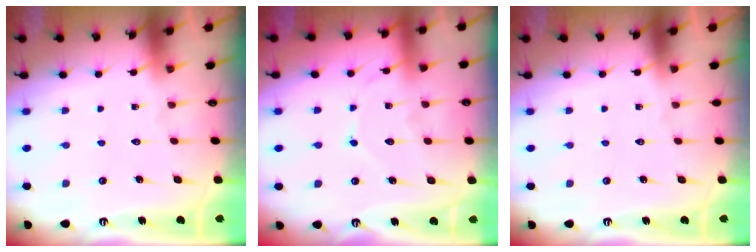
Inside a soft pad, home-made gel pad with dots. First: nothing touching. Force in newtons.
{"total": 8.1, "press": 8.0, "slide": 0.8}
{"total": 0.0}